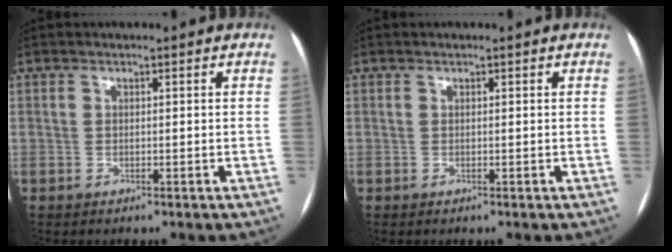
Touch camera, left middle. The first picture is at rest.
{"total": 0.0}